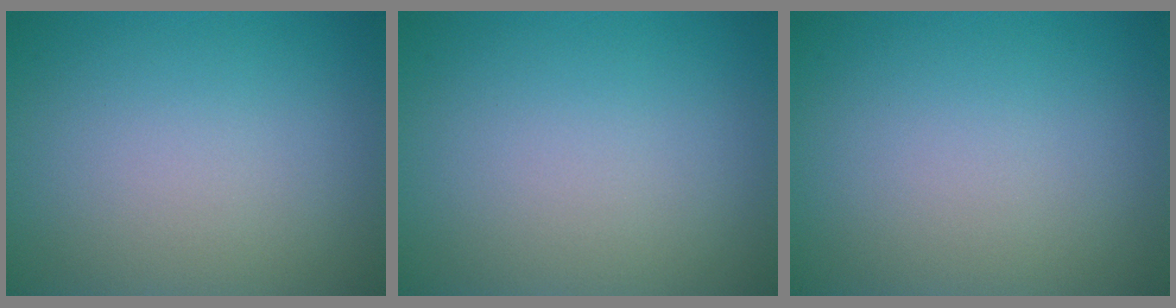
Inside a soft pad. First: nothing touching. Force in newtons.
{"total": 0.0}
{"total": 0.0}